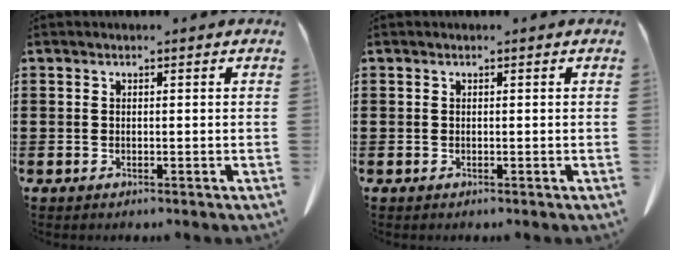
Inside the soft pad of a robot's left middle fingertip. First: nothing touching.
{"total": 0.0}